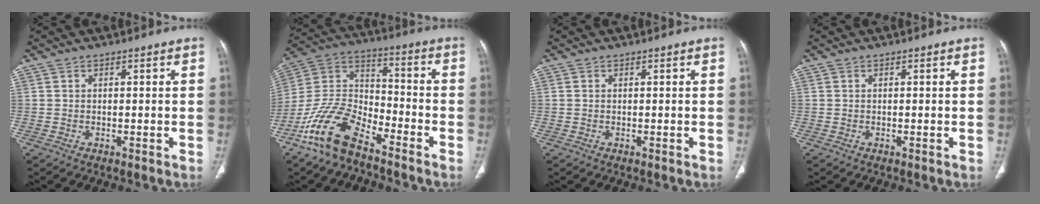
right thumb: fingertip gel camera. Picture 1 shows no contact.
{"total": 14.4, "force": [-10.1, 6.4, 8.0], "torque": [-0.153, 0.069, -0.200]}
{"total": 0.0}
{"total": 0.0}